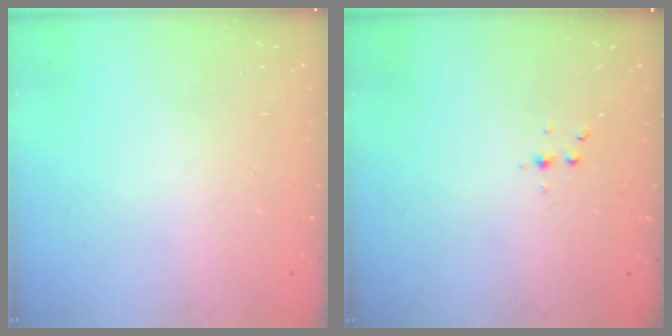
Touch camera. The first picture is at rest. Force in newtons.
{"total": 4.0, "press": 3.6, "slide": 1.8}